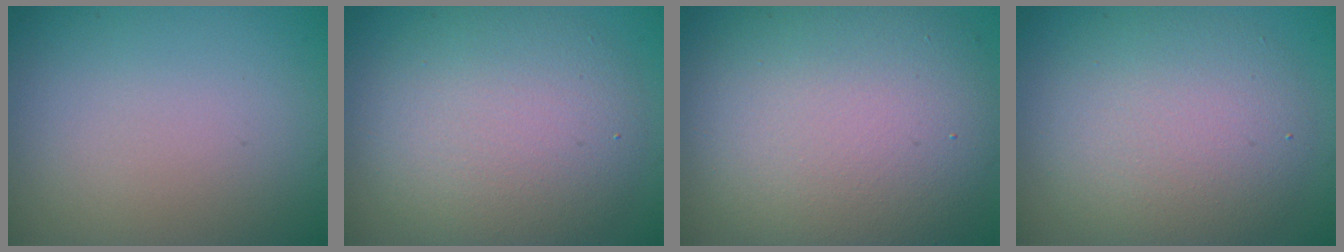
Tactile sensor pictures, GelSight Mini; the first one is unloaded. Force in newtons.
{"total": 6.9, "press": 6.9, "slide": 0.4}
{"total": 11.3, "press": 11.3, "slide": 0.9}
{"total": 6.0, "press": 6.0, "slide": 0.3}